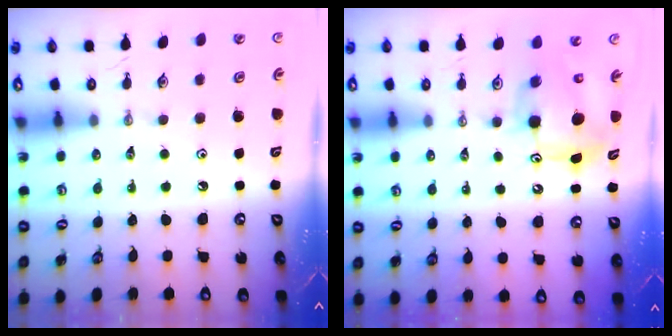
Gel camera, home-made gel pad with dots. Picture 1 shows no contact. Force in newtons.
{"total": 8.3, "press": 8.3, "slide": 0.7}